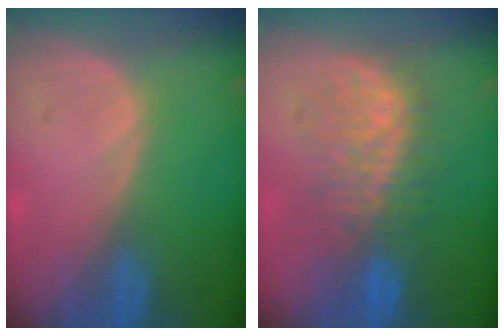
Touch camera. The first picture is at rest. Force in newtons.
{"total": 8.5, "press": 8.4, "slide": 0.9}